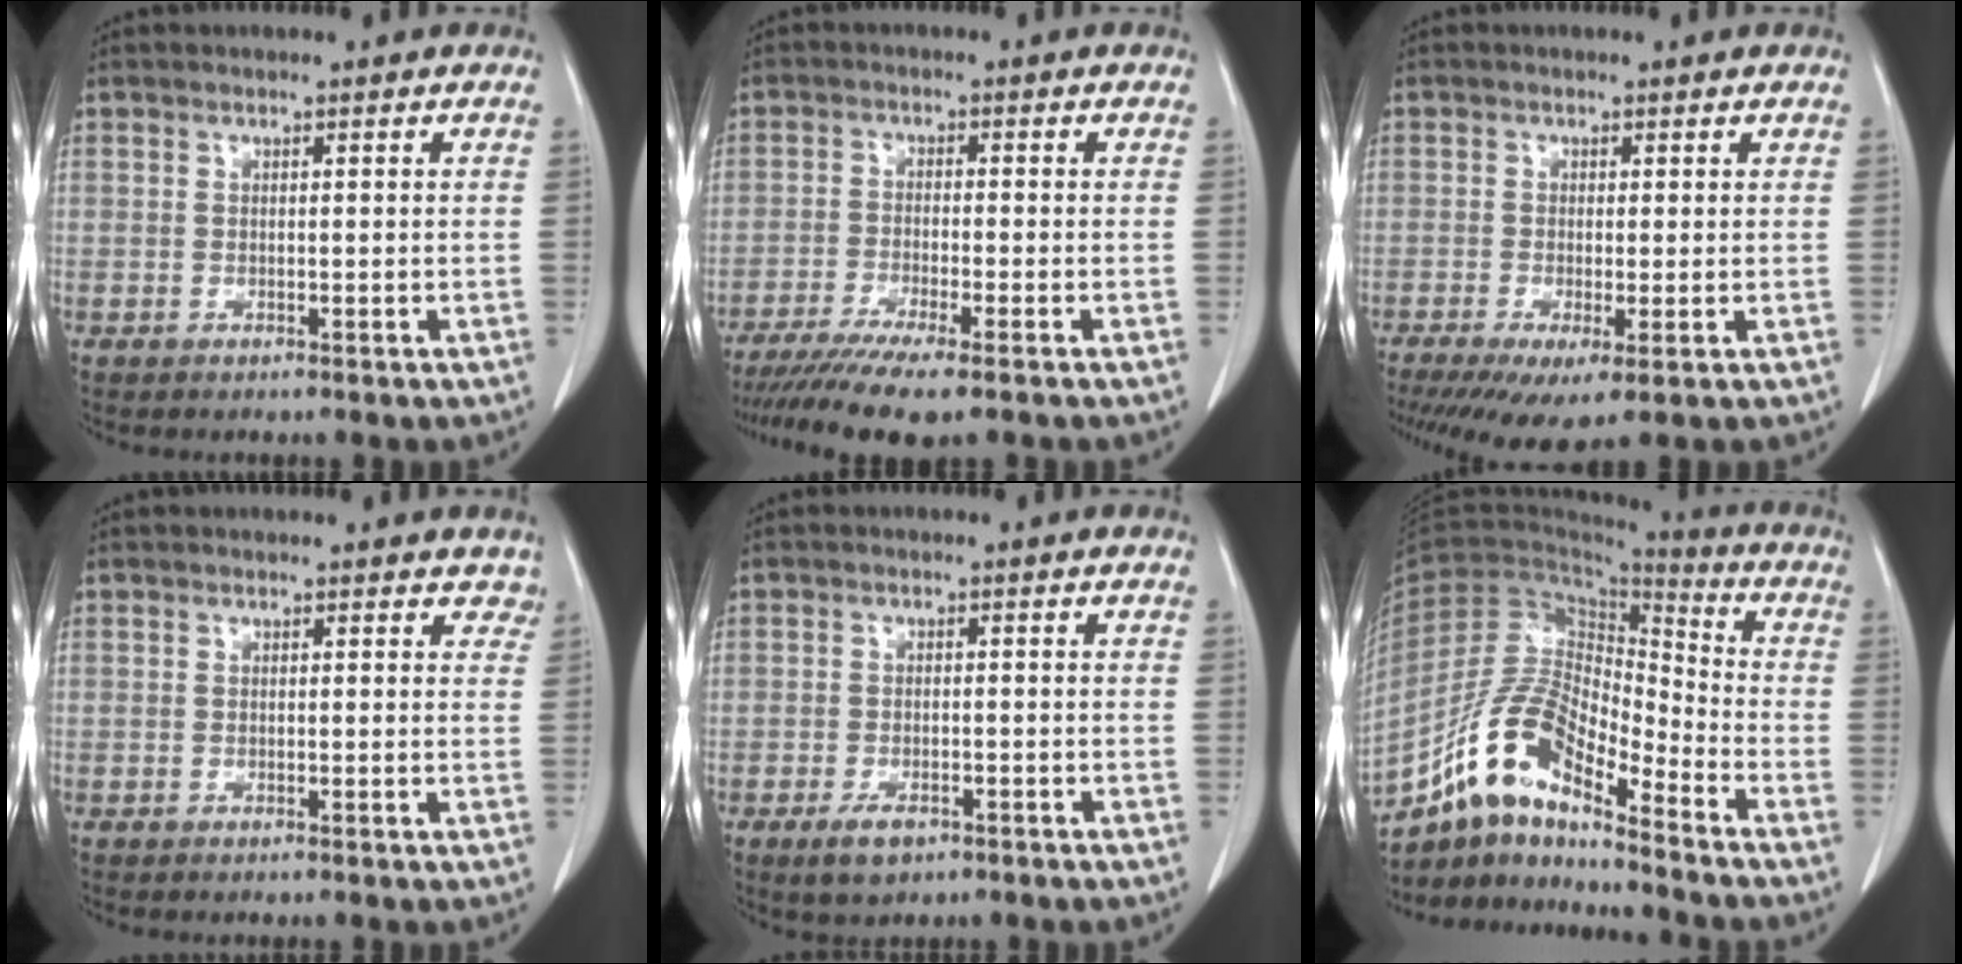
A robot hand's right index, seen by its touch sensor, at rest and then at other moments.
{"total": 9.5, "force": [-7.2, 0.4, 6.2], "torque": [-0.097, -0.019, -0.115]}
{"total": 6.9, "force": [-3.1, 1.9, 5.8], "torque": [-0.091, -0.019, -0.049]}
{"total": 2.9, "force": [2.5, 1.2, 0.8], "torque": [0.011, -0.006, 0.014]}
{"total": 3.6, "force": [-2.0, 1.9, 2.3], "torque": [-0.043, -0.003, -0.026]}
{"total": 12.4, "force": [-9.6, 3.4, 7.1], "torque": [-0.146, 0.026, -0.180]}